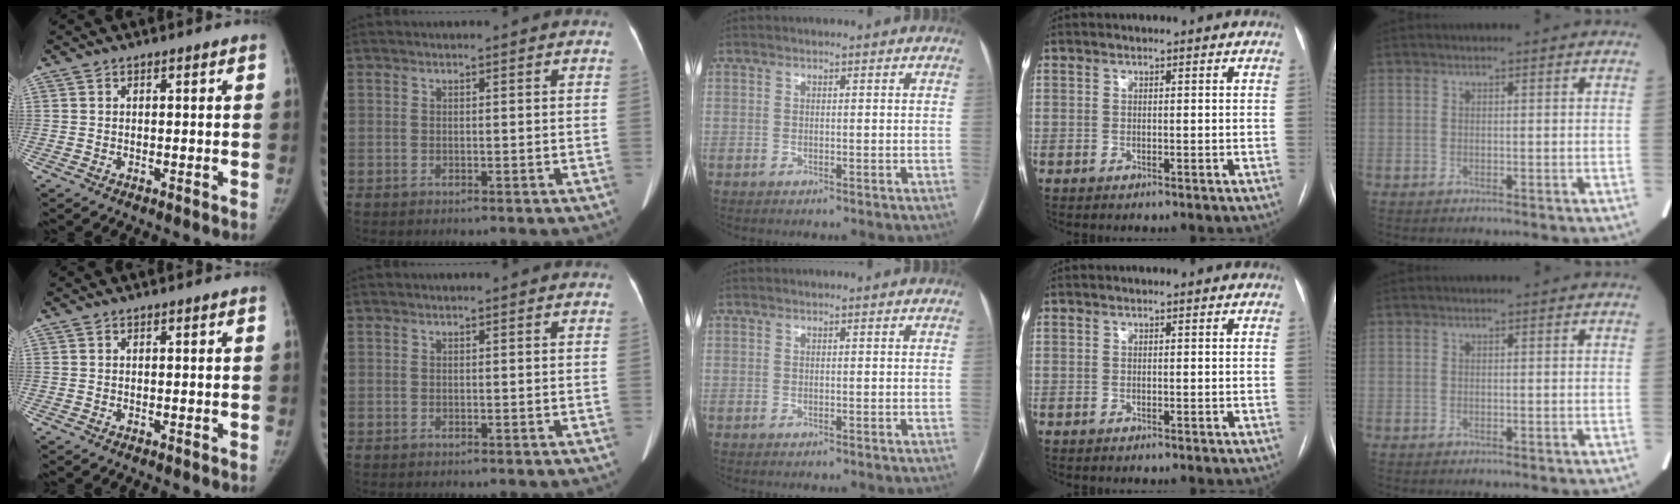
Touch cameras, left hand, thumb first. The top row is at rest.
{}